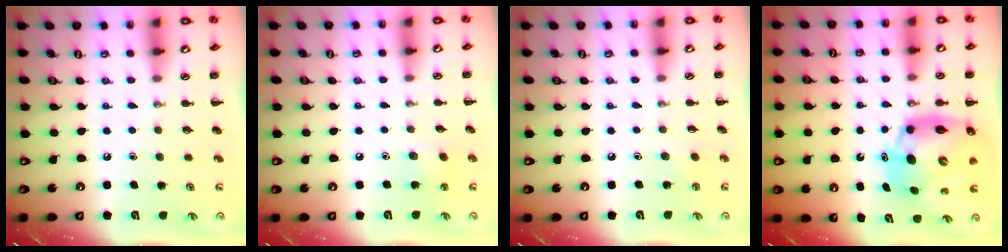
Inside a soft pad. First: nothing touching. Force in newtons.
{"total": 6.7, "press": 6.6, "slide": 1.4}
{"total": 1.7, "press": 1.6, "slide": 0.6}
{"total": 12.9, "press": 12.4, "slide": 3.6}